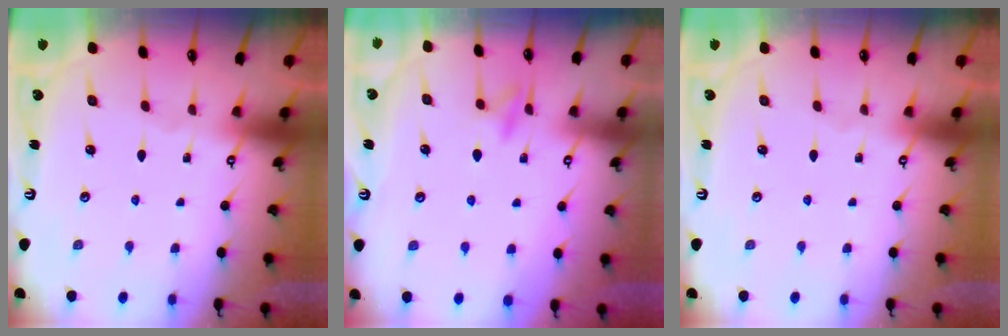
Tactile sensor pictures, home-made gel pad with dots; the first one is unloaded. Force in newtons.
{"total": 9.4, "press": 9.3, "slide": 1.1}
{"total": 0.0}